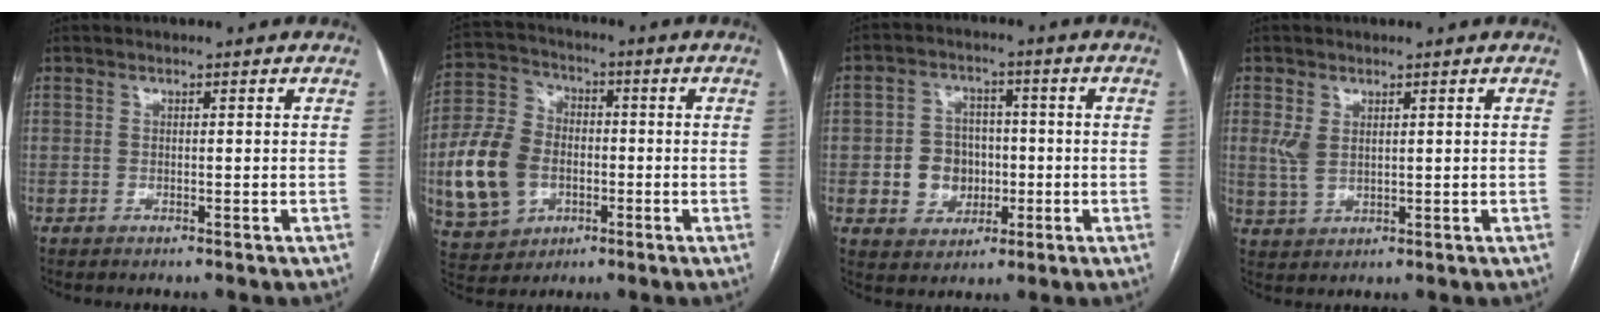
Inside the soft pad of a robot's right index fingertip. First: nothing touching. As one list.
[{"total": 12.7, "force": [-2.6, 9.7, 7.7], "torque": [-0.196, 0.020, -0.042]}, {"total": 7.3, "force": [-1.0, 6.4, 3.3], "torque": [-0.062, 0.020, -0.009]}, {"total": 3.7, "force": [1.0, 2.3, 2.7], "torque": [-0.065, 0.007, 0.031]}]